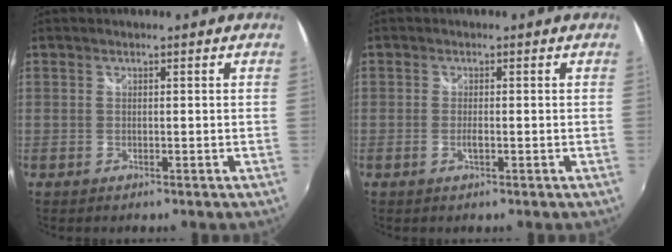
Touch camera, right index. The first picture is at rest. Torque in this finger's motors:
{"motor_torque": [0.24, -0.07, 0.15, 0.02]}